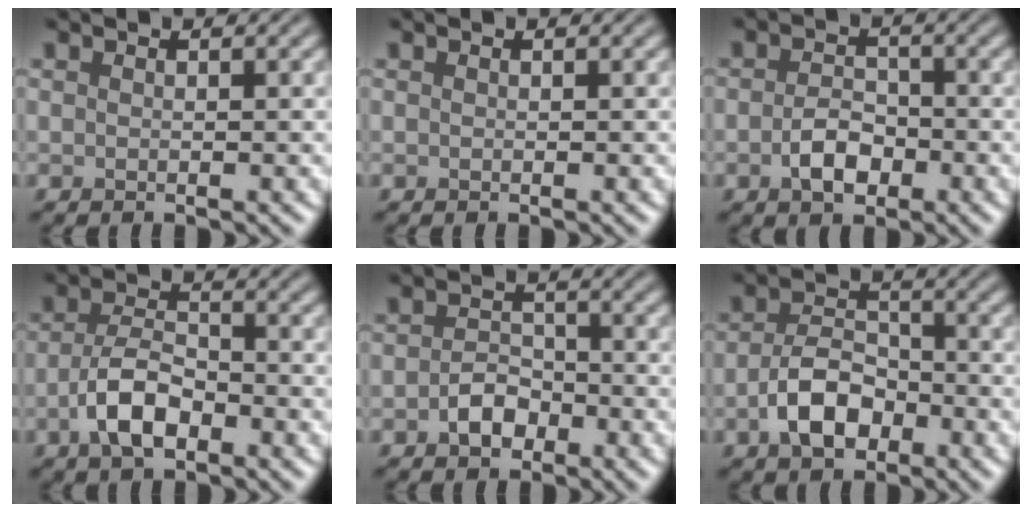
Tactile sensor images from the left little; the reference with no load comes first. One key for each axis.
{"total": 0.0}
{"total": 3.1, "fx": -1.1, "fy": 2.0, "fz": 2.1, "tx": -0.038, "ty": 0.003, "tz": -0.023}
{"total": 4.7, "fx": -2.0, "fy": 2.3, "fz": 3.6, "tx": -0.070, "ty": 0.003, "tz": -0.044}
{"total": 2.6, "fx": -1.3, "fy": 1.8, "fz": 1.4, "tx": -0.024, "ty": 0.004, "tz": -0.026}
{"total": 4.8, "fx": -2.0, "fy": 3.0, "fz": 3.2, "tx": -0.061, "ty": 0.003, "tz": -0.040}